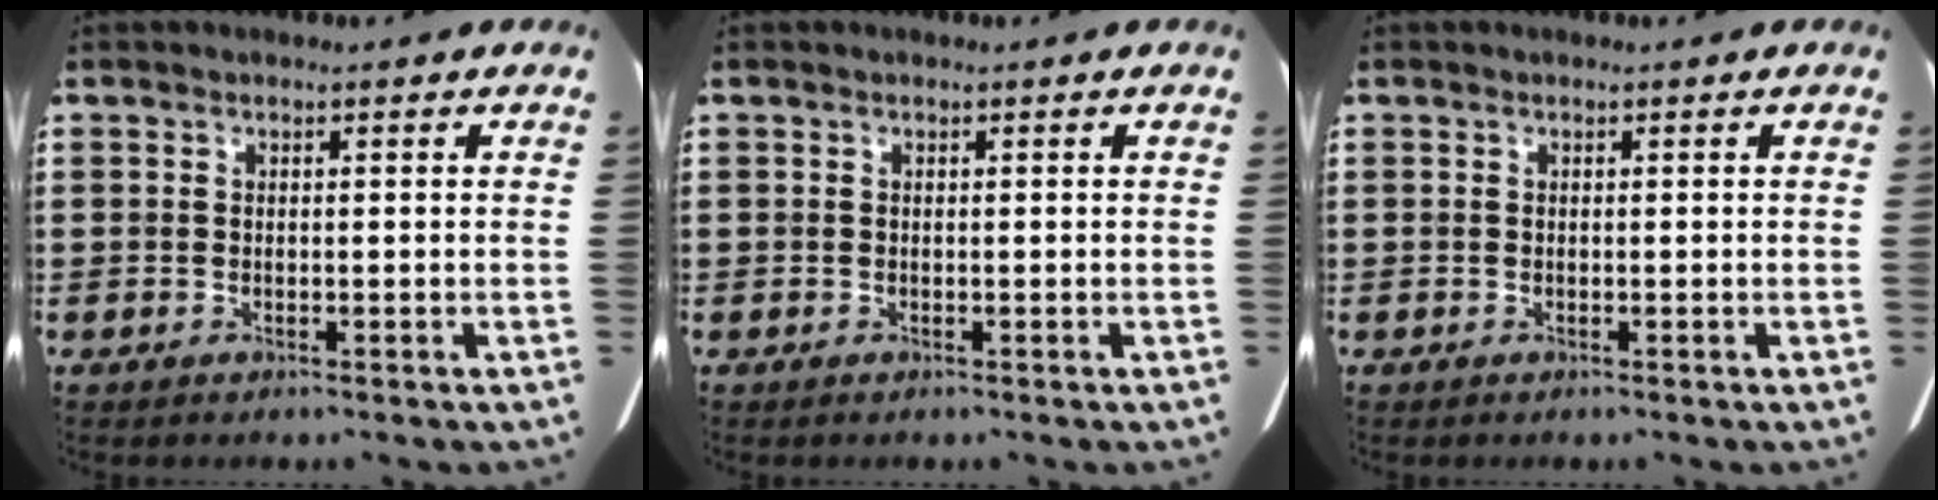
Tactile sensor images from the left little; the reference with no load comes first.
{"total": 0.0}
{"total": 0.0}